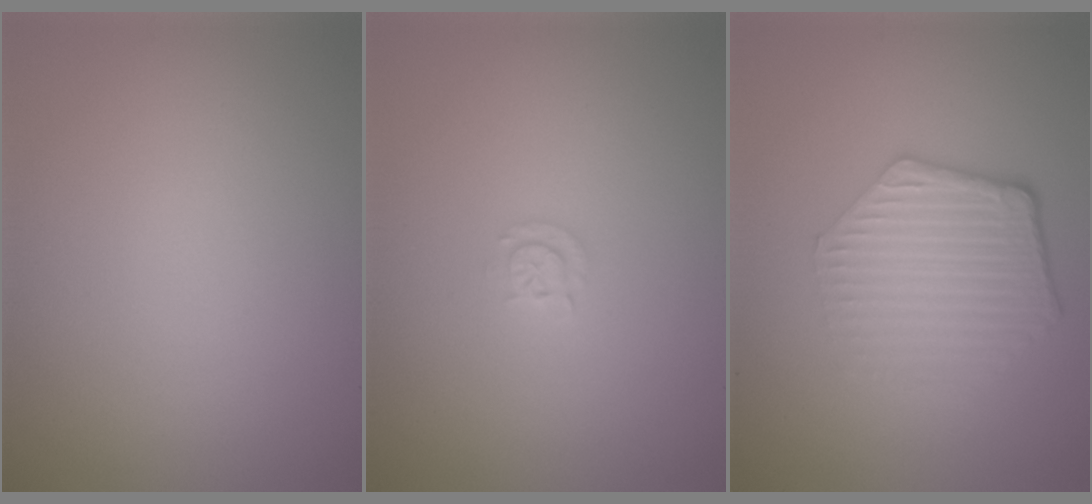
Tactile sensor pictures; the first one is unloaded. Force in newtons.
{"total": 1.1, "press": 1.1, "slide": 0.2}
{"total": 4.3, "press": 3.3, "slide": 2.8}